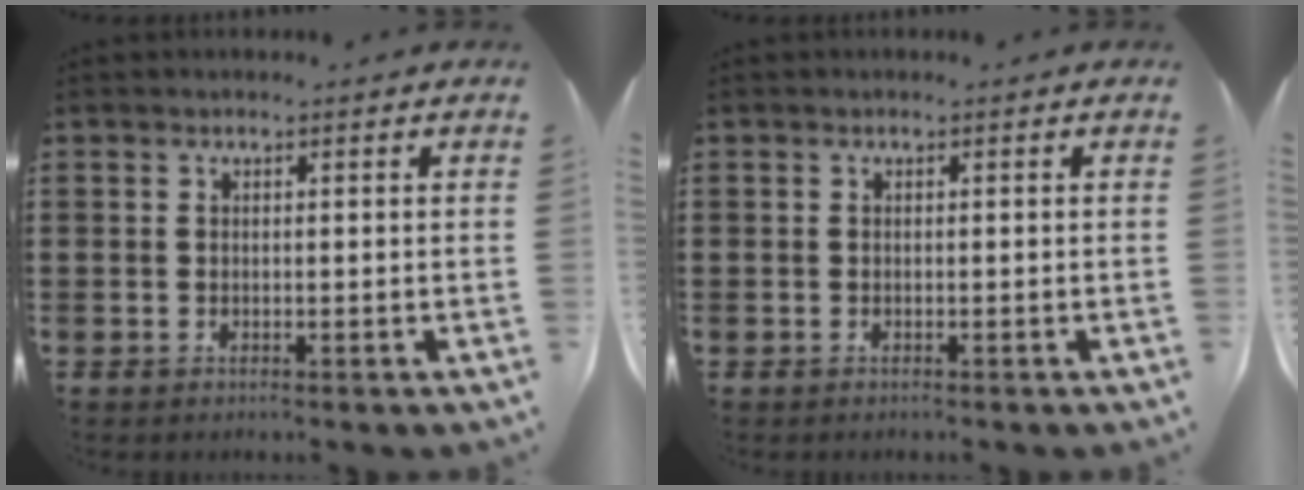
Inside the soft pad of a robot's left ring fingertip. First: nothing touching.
{"total": 0.0}